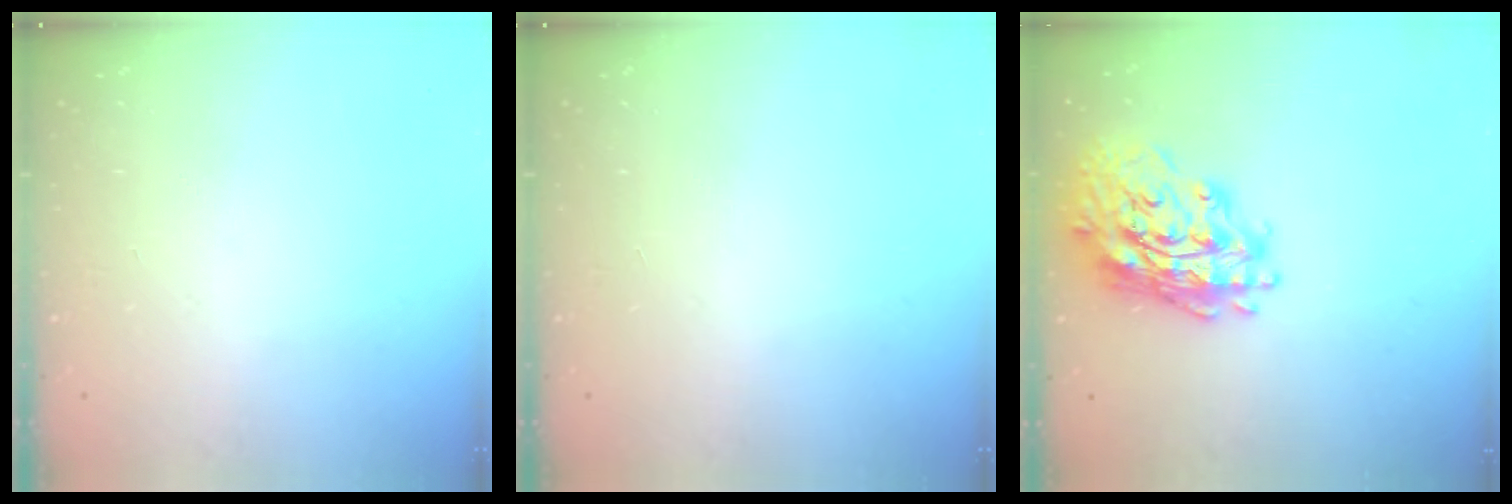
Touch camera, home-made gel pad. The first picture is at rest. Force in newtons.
{"total": 0.0}
{"total": 19.4, "press": 19.2, "slide": 3.0}